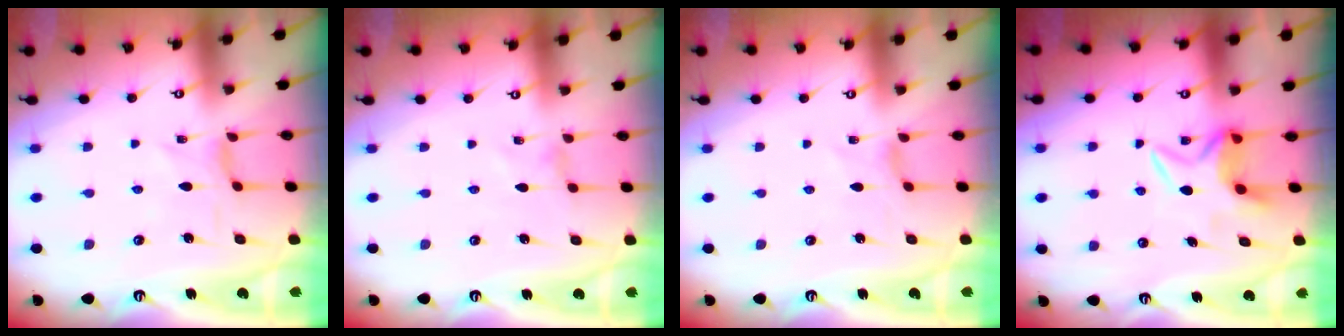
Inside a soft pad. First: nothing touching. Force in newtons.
{"total": 0.0}
{"total": 0.8, "press": 0.8, "slide": 0.3}
{"total": 5.6, "press": 5.6, "slide": 0.4}